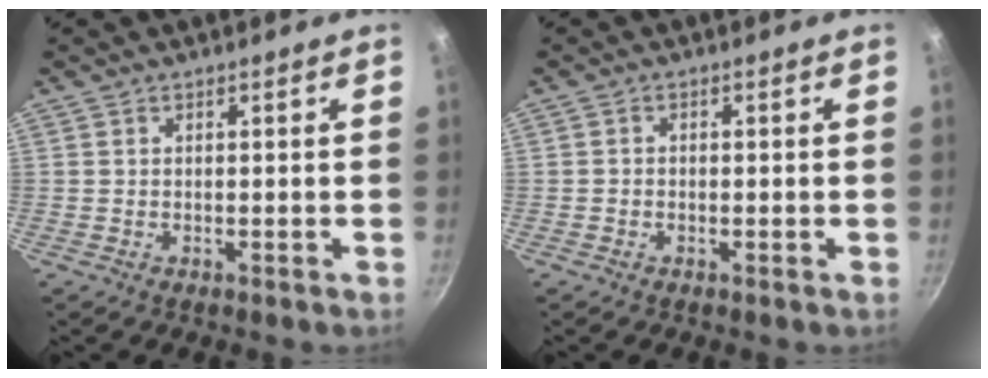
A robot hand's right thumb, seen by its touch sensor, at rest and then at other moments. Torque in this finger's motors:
{"motor_torque": [-0.47, 0.08, -0.29, 0.26, -0.03]}